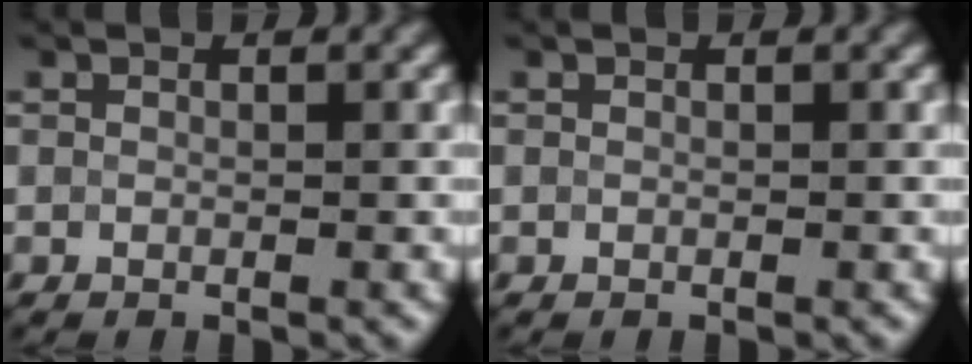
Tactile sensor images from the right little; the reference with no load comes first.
{"total": 0.0}